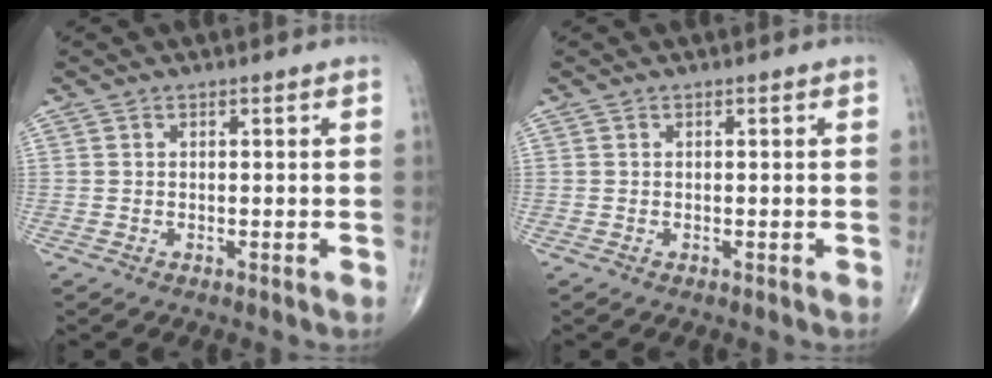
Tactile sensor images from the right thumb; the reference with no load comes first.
{"total": 0.0}